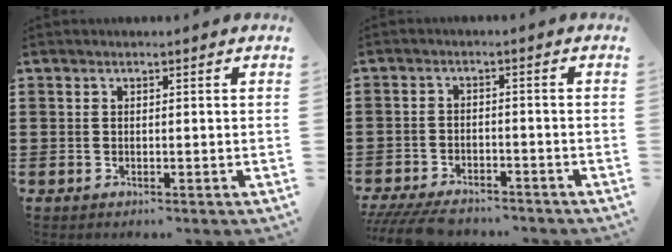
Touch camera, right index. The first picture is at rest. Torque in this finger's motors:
{"motor_torque": [0.61, 0.75, -0.02, -0.03]}